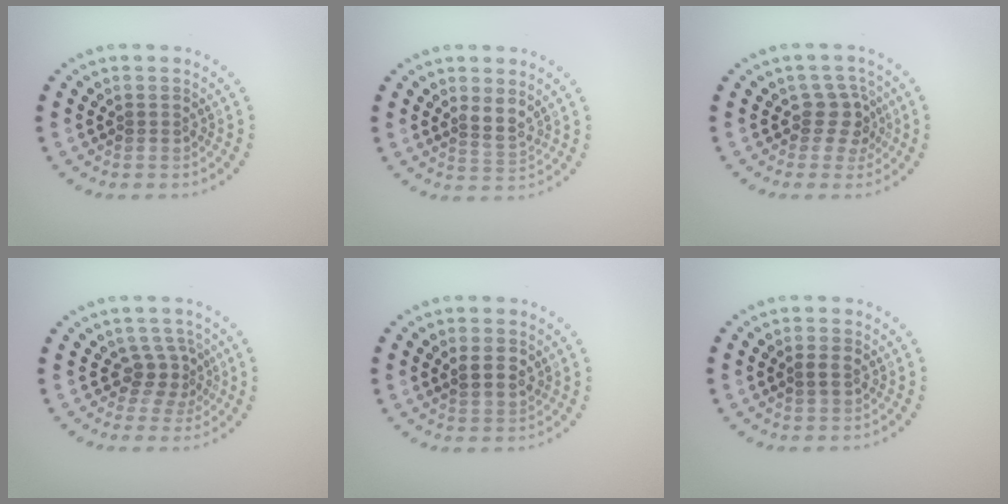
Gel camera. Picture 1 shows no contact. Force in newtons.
{"total": 1.9, "press": 1.6, "slide": 1.1}
{"total": 2.6, "press": 2.1, "slide": 1.6}
{"total": 2.5, "press": 1.8, "slide": 1.7}
{"total": 1.7, "press": 1.6, "slide": 0.5}
{"total": 1.1, "press": 1.1, "slide": 0.2}